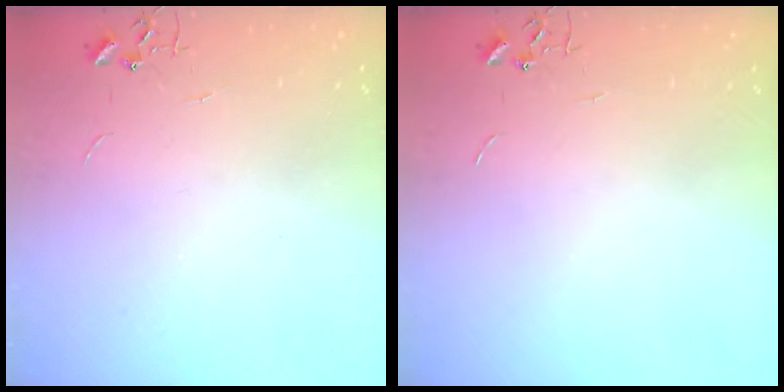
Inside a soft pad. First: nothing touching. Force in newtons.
{"total": 0.0}